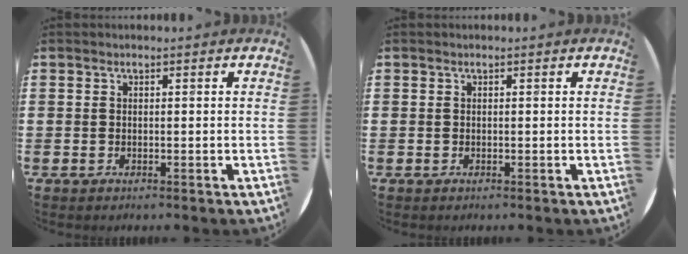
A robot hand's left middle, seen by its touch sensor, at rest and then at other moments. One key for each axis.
{"total": 0.0}